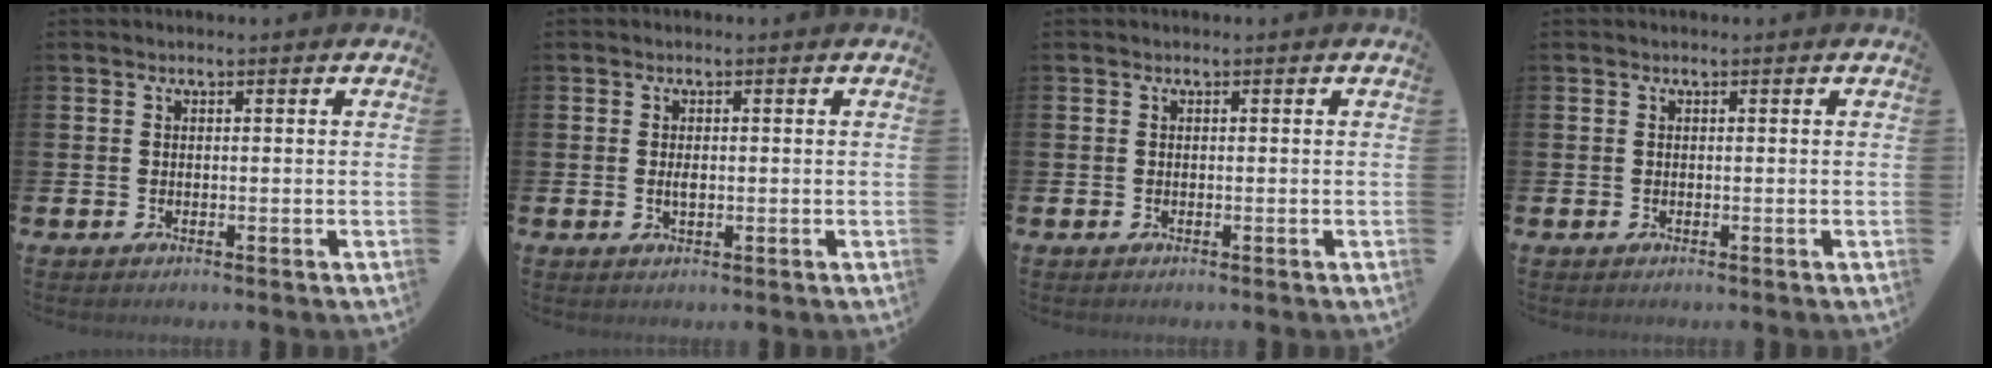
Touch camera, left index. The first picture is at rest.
{"total": 1.2, "force": [0.1, 0.5, 1.1], "torque": [-0.020, 0.002, 0.000]}
{"total": 0.0}
{"total": 0.0}